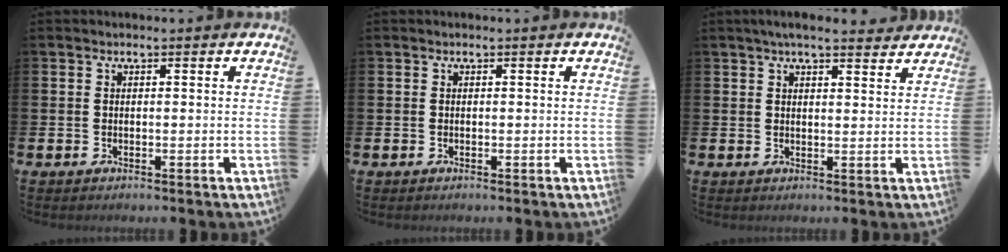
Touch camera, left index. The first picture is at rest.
{"total": 0.0}
{"total": 3.5, "force": [3.1, 0.6, 1.4], "torque": [-0.027, -0.012, 0.055]}